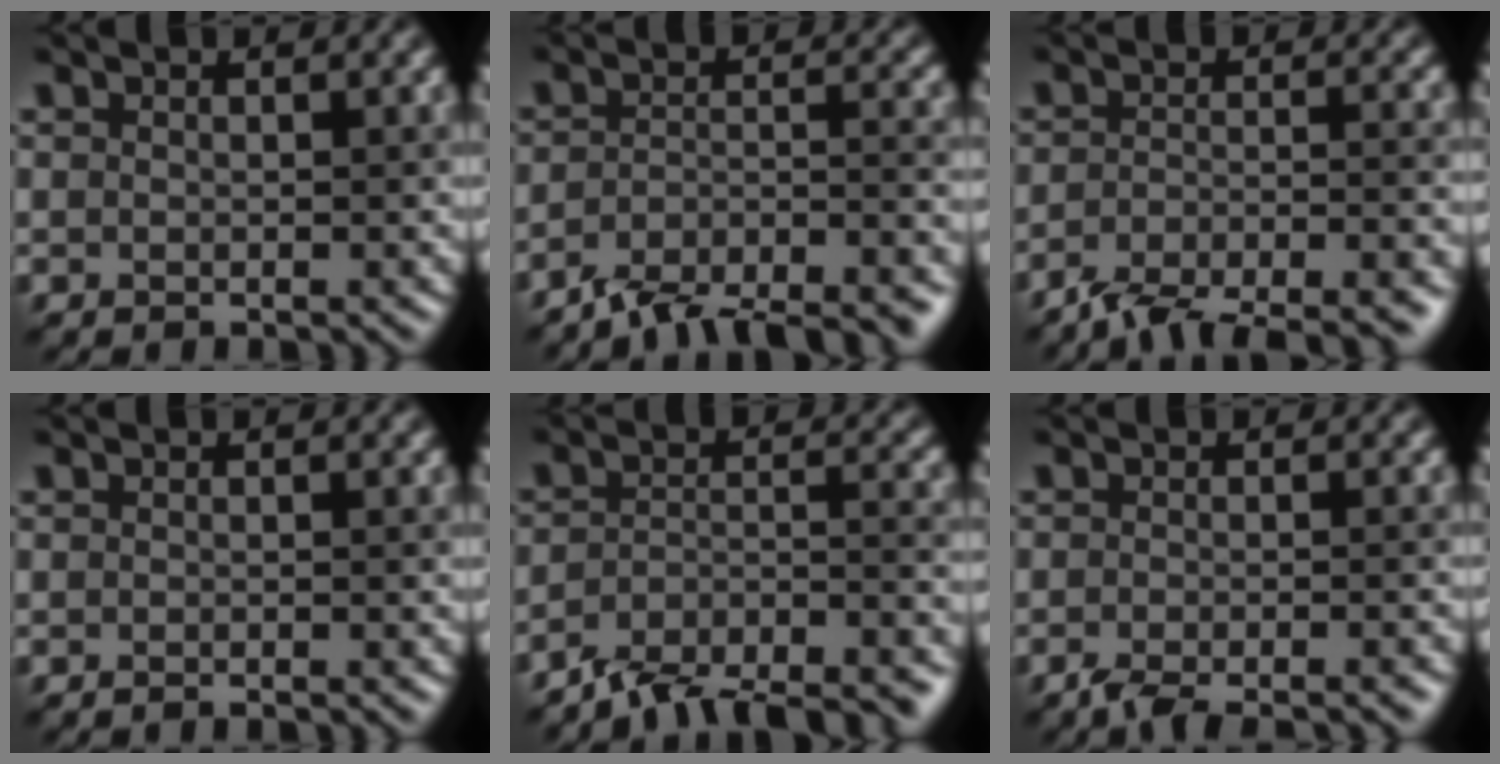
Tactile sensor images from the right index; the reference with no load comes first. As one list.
[{"total": 7.7, "force": [-6.5, 1.9, 3.7], "torque": [-0.060, 0.001, -0.106]}, {"total": 6.4, "force": [-5.3, 1.2, 3.4], "torque": [-0.061, -0.002, -0.089]}, {"total": 0.7, "force": [-0.6, -0.1, 0.2], "torque": [-0.002, 0.002, -0.010]}, {"total": 8.6, "force": [-7.4, 2.3, 3.6], "torque": [-0.056, -0.002, -0.119]}, {"total": 3.5, "force": [-2.8, 0.4, 2.1], "torque": [-0.032, -0.001, -0.051]}]